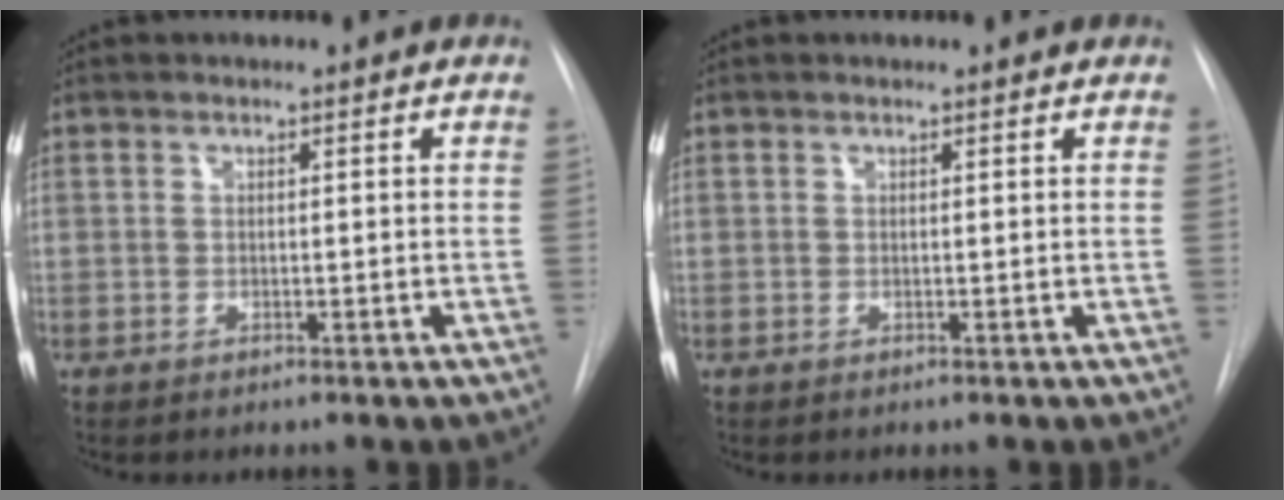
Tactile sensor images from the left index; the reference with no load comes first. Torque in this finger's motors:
{"motor_torque": [0.18, 0.01, -0.01, 0.00]}